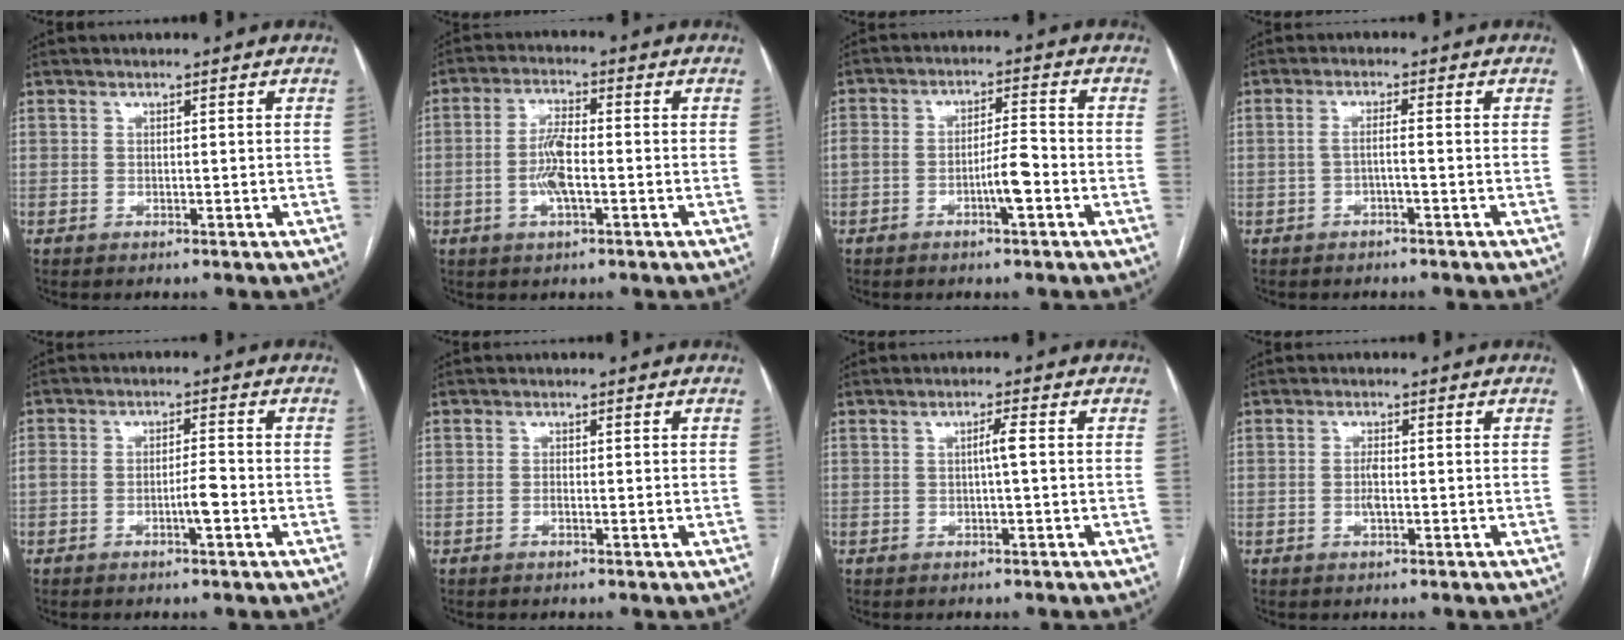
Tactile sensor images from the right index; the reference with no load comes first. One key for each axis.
{"total": 5.9, "fx": -1.3, "fy": 1.4, "fz": 5.5, "tx": -0.115, "ty": 0.004, "tz": -0.025}
{"total": 5.7, "fx": -2.3, "fy": 1.1, "fz": 5.1, "tx": -0.100, "ty": 0.014, "tz": -0.037}
{"total": 2.0, "fx": -0.7, "fy": -0.1, "fz": 1.9, "tx": -0.036, "ty": 0.008, "tz": -0.012}
{"total": 4.0, "fx": -1.6, "fy": 0.9, "fz": 3.6, "tx": -0.070, "ty": 0.011, "tz": -0.026}
{"total": 1.0, "fx": -0.3, "fy": 0.1, "fz": 1.0, "tx": -0.015, "ty": 0.001, "tz": -0.005}
{"total": 1.9, "fx": 0.0, "fy": -0.2, "fz": 1.9, "tx": -0.031, "ty": 0.003, "tz": 0.000}
{"total": 1.8, "fx": -0.4, "fy": 0.5, "fz": 1.7, "tx": -0.035, "ty": 0.000, "tz": -0.007}